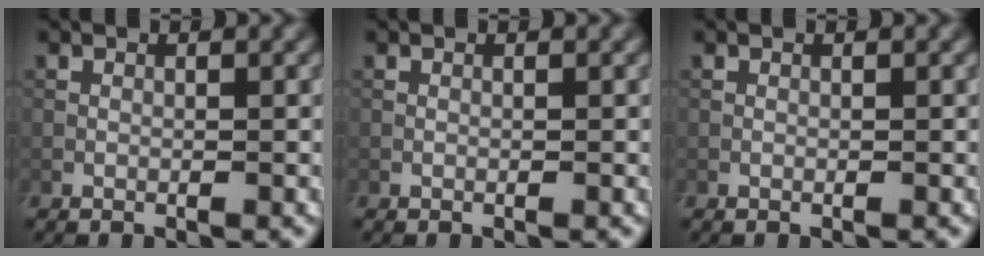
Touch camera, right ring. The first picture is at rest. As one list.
[{"total": 0.0}, {"total": 0.0}]